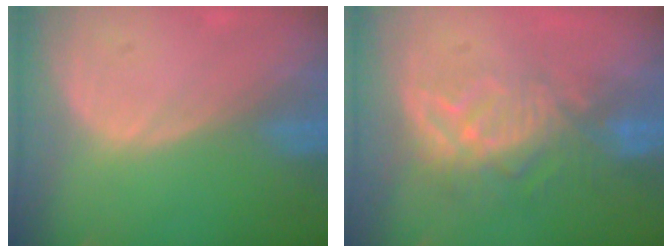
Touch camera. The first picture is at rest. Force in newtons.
{"total": 9.4, "press": 8.2, "slide": 4.6}